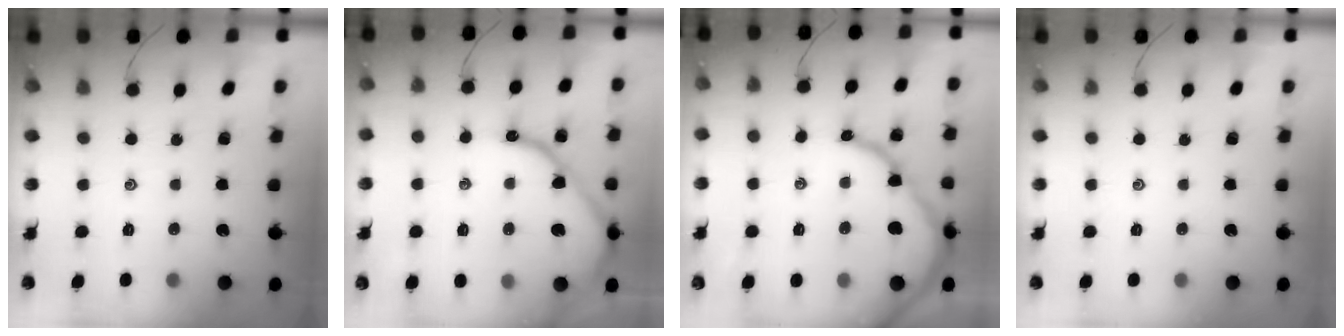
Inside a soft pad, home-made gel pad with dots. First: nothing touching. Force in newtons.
{"total": 12.3, "press": 12.2, "slide": 1.5}
{"total": 12.5, "press": 12.5, "slide": 1.4}
{"total": 0.0}